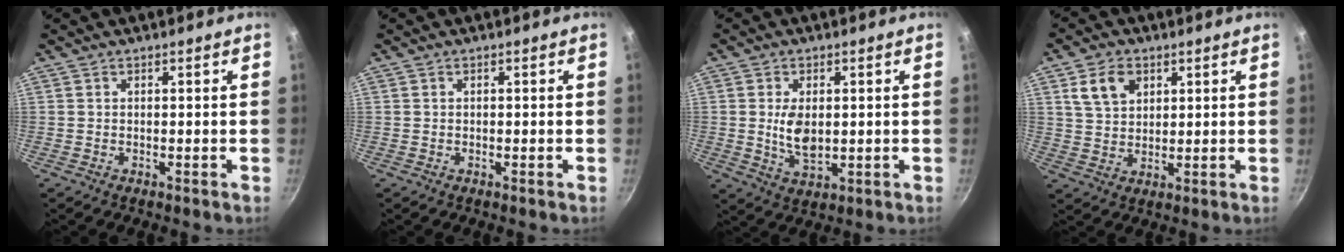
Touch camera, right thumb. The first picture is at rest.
{"total": 0.0}
{"total": 6.6, "force": [0.4, 3.8, 5.4], "torque": [-0.092, -0.010, 0.015]}
{"total": 7.3, "force": [3.2, 5.0, 4.1], "torque": [-0.057, -0.010, 0.063]}